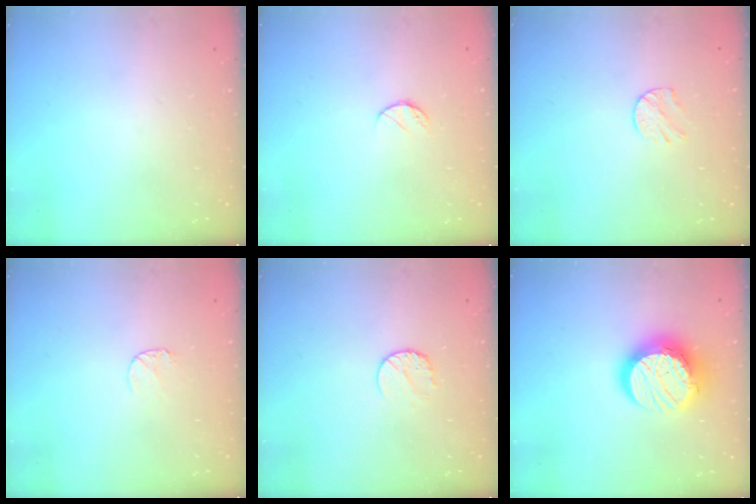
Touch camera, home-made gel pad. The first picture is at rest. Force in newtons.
{"total": 5.1, "press": 5.1, "slide": 0.5}
{"total": 5.9, "press": 5.9, "slide": 0.6}
{"total": 5.1, "press": 5.0, "slide": 0.4}
{"total": 5.0, "press": 5.0, "slide": 0.5}
{"total": 14.8, "press": 14.8, "slide": 1.5}